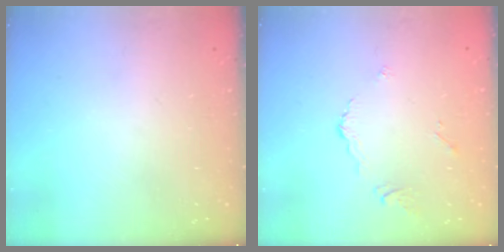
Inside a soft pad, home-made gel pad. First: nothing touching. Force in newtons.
{"total": 3.0, "press": 2.9, "slide": 0.8}